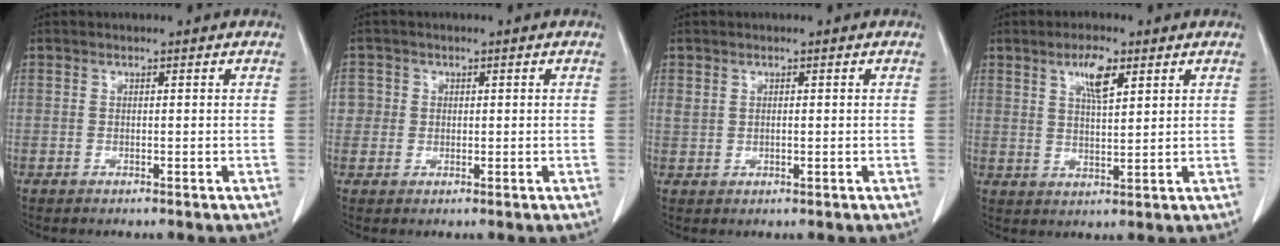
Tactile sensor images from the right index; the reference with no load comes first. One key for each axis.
{"total": 3.9, "fx": 0.4, "fy": 3.9, "fz": 0.6, "tx": -0.004, "ty": 0.014, "tz": 0.009}
{"total": 1.9, "fx": 0.4, "fy": 1.3, "fz": 1.3, "tx": -0.033, "ty": 0.013, "tz": 0.015}
{"total": 5.9, "fx": 3.0, "fy": 1.7, "fz": 4.7, "tx": -0.089, "ty": 0.001, "tz": 0.055}